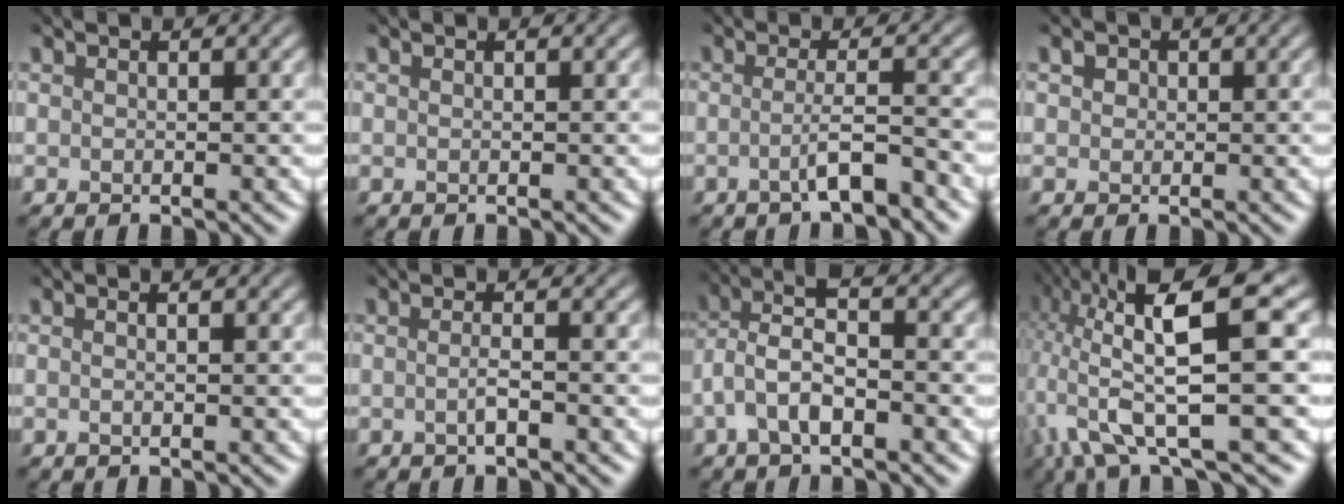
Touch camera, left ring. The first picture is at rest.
{"total": 0.0}
{"total": 3.0, "force": [-1.2, 0.5, 2.7], "torque": [-0.042, 0.007, -0.029]}
{"total": 1.0, "force": [0.3, 0.9, 0.3], "torque": [-0.003, 0.001, 0.004]}
{"total": 1.6, "force": [0.4, 0.7, 1.4], "torque": [-0.006, -0.010, -0.017]}
{"total": 1.3, "force": [-0.4, 0.3, 1.2], "torque": [-0.020, 0.001, -0.011]}
{"total": 4.4, "force": [-1.2, 1.9, 3.8], "torque": [-0.086, 0.012, -0.028]}
{"total": 11.6, "force": [0.6, 3.2, 11.1], "torque": [-0.227, -0.004, 0.019]}